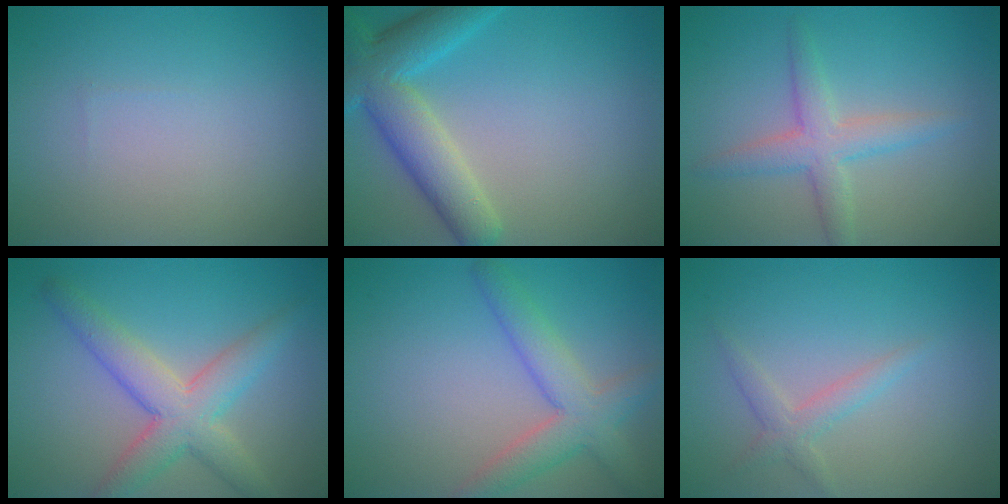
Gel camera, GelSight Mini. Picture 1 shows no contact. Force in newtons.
{"total": 6.6, "press": 6.6, "slide": 0.4}
{"total": 3.3, "press": 3.3, "slide": 0.0}
{"total": 5.4, "press": 5.4, "slide": 0.3}
{"total": 4.6, "press": 4.6, "slide": 0.2}
{"total": 1.8, "press": 1.8, "slide": 0.1}